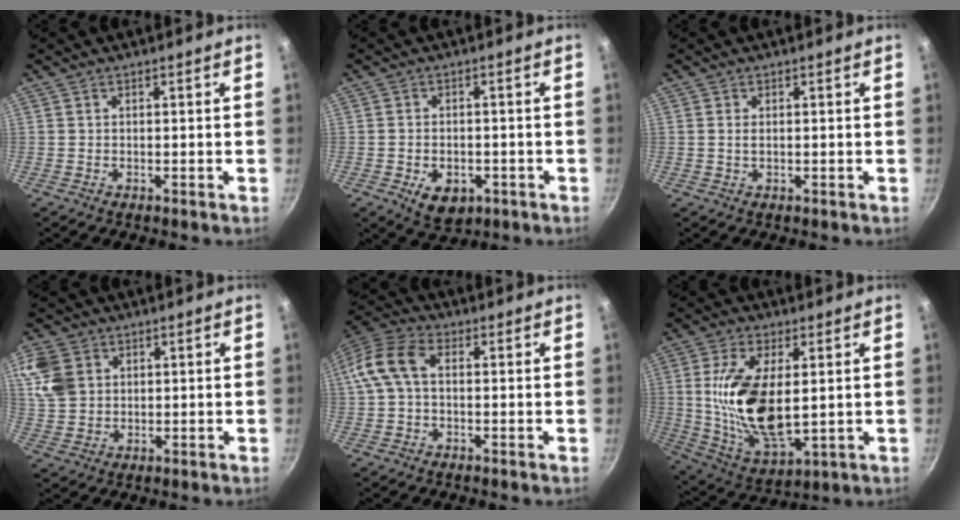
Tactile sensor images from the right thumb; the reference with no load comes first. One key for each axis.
{"total": 6.4, "fx": -2.5, "fy": 4.2, "fz": 4.1, "tx": -0.056, "ty": 0.008, "tz": -0.029}
{"total": 1.1, "fx": 0.2, "fy": 0.6, "fz": 0.9, "tx": -0.018, "ty": -0.001, "tz": 0.007}
{"total": 8.5, "fx": 2.8, "fy": 6.5, "fz": 4.8, "tx": -0.093, "ty": -0.002, "tz": 0.057}
{"total": 9.5, "fx": 1.0, "fy": 6.0, "fz": 7.4, "tx": -0.162, "ty": 0.031, "tz": 0.014}
{"total": 17.3, "fx": 1.5, "fy": 8.2, "fz": 15.2, "tx": -0.289, "ty": -0.020, "tz": 0.044}